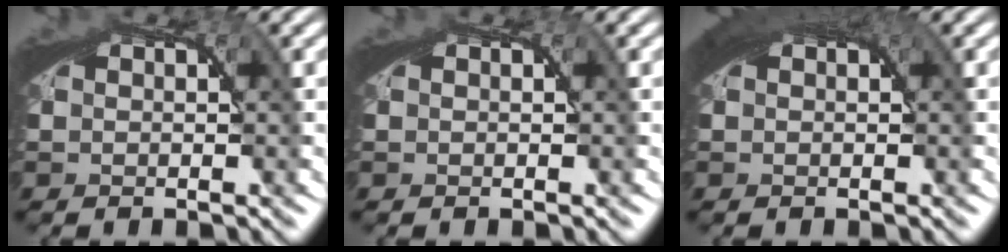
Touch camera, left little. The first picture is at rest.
{"total": 0.0}
{"total": 3.2, "force": [1.5, 0.9, 2.7], "torque": [-0.030, 0.015, 0.018]}